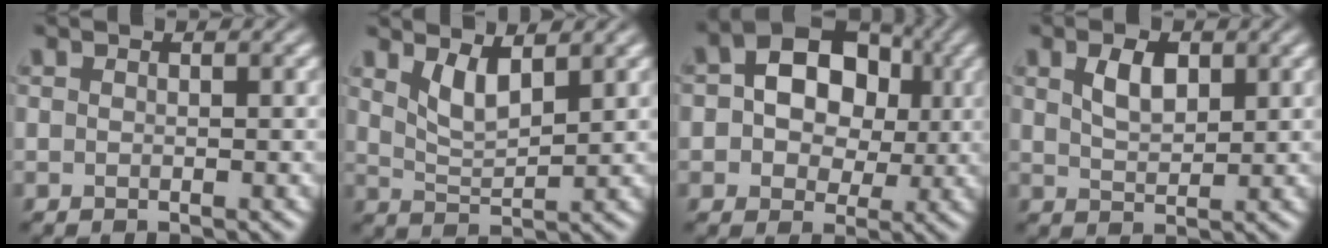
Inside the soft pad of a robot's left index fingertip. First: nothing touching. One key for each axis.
{"total": 2.9, "fx": 1.9, "fy": 0.8, "fz": 2.1, "tx": -0.044, "ty": -0.011, "tz": 0.041}
{"total": 10.1, "fx": 1.7, "fy": 7.6, "fz": 6.4, "tx": -0.076, "ty": 0.041, "tz": 0.005}
{"total": 2.9, "fx": 1.3, "fy": 1.5, "fz": 2.1, "tx": -0.045, "ty": 0.001, "tz": 0.027}